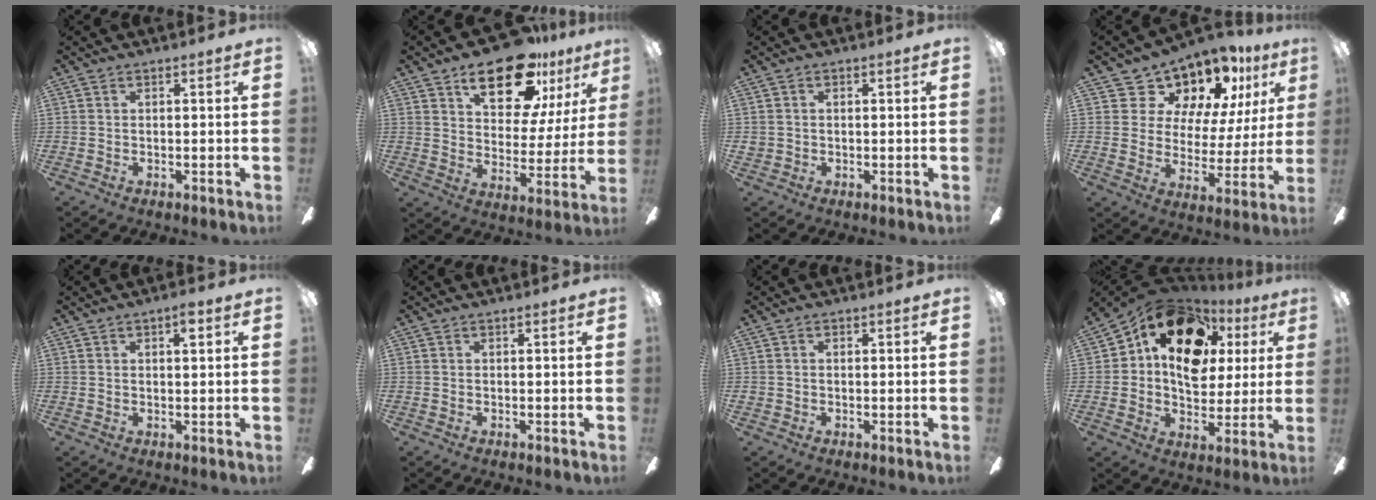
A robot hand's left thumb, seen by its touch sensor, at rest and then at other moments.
{"total": 19.4, "force": [12.4, 9.4, 11.7], "torque": [-0.179, -0.058, 0.211]}
{"total": 1.1, "force": [0.0, 1.1, 0.3], "torque": [-0.007, 0.006, -0.002]}
{"total": 12.2, "force": [10.2, 6.2, 2.4], "torque": [-0.063, -0.086, 0.186]}
{"total": 2.8, "force": [1.6, 1.1, 2.0], "torque": [-0.018, -0.005, 0.021]}
{"total": 0.0}
{"total": 0.7, "force": [-0.1, 0.6, 0.2], "torque": [-0.002, 0.006, -0.004]}
{"total": 18.0, "force": [6.7, 12.7, 10.9], "torque": [-0.163, -0.019, 0.120]}